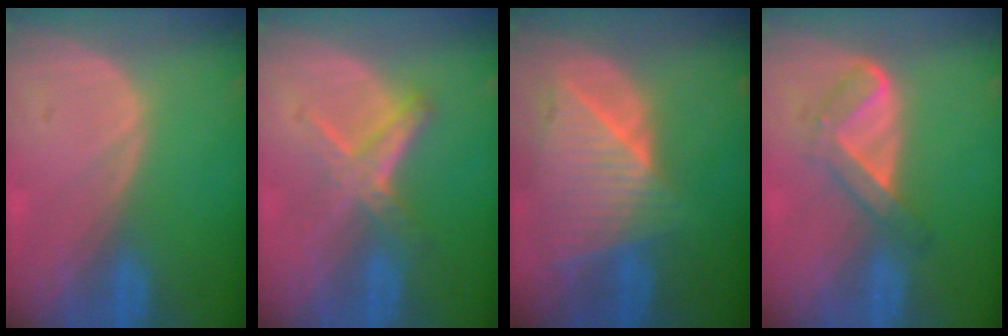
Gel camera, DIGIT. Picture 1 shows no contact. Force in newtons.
{"total": 5.2, "press": 5.1, "slide": 0.9}
{"total": 9.2, "press": 8.3, "slide": 4.0}
{"total": 5.6, "press": 4.7, "slide": 3.0}